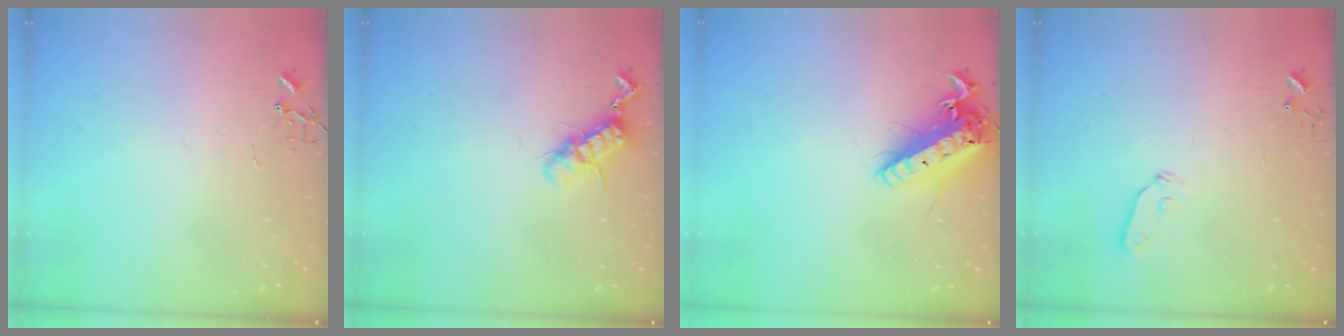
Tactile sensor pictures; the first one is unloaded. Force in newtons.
{"total": 11.0, "press": 10.9, "slide": 1.1}
{"total": 18.2, "press": 18.0, "slide": 3.0}
{"total": 4.3, "press": 4.3, "slide": 0.3}